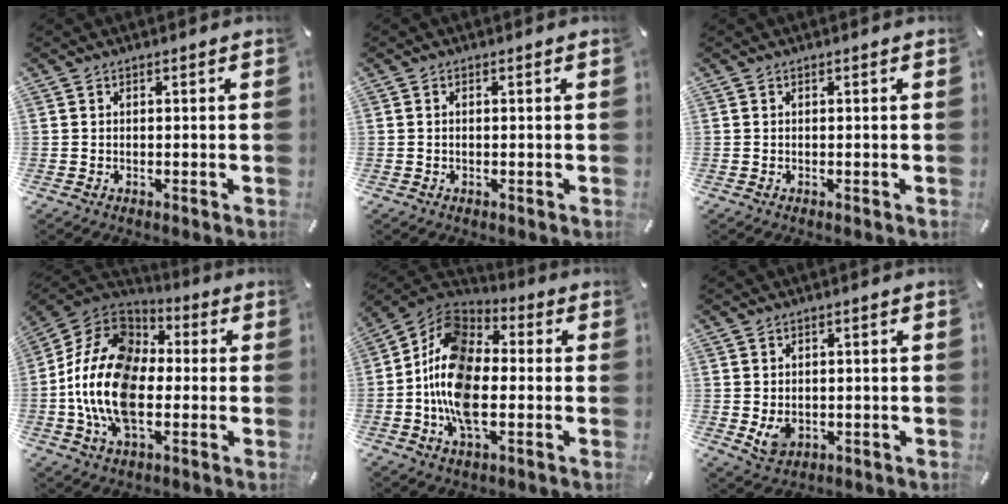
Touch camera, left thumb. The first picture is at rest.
{"total": 0.6, "force": [-0.1, 0.3, 0.5], "torque": [-0.011, 0.000, -0.002]}
{"total": 0.0}
{"total": 18.0, "force": [-4.1, 11.8, 12.9], "torque": [-0.287, 0.021, -0.079]}
{"total": 15.8, "force": [-4.1, 9.4, 12.0], "torque": [-0.262, 0.013, -0.081]}
{"total": 4.2, "force": [-0.1, 3.4, 2.4], "torque": [-0.038, -0.006, -0.003]}